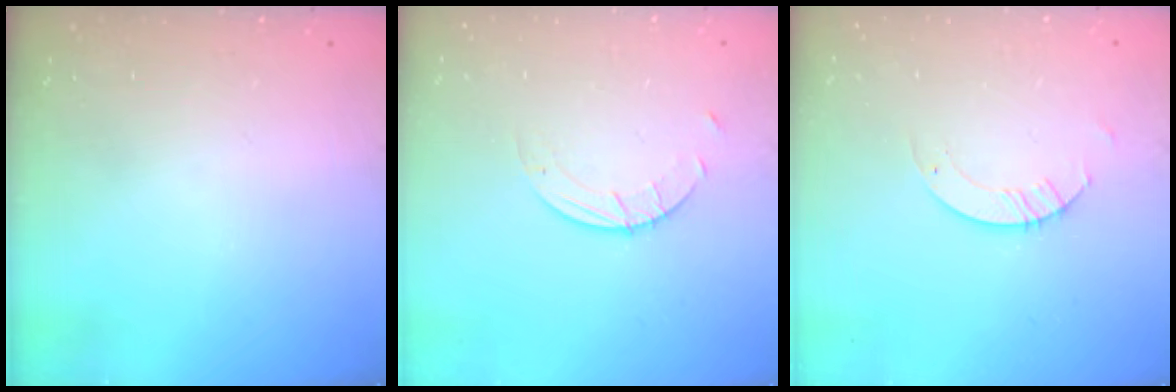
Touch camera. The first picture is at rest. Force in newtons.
{"total": 2.6, "press": 2.6, "slide": 0.2}
{"total": 3.2, "press": 3.2, "slide": 0.2}